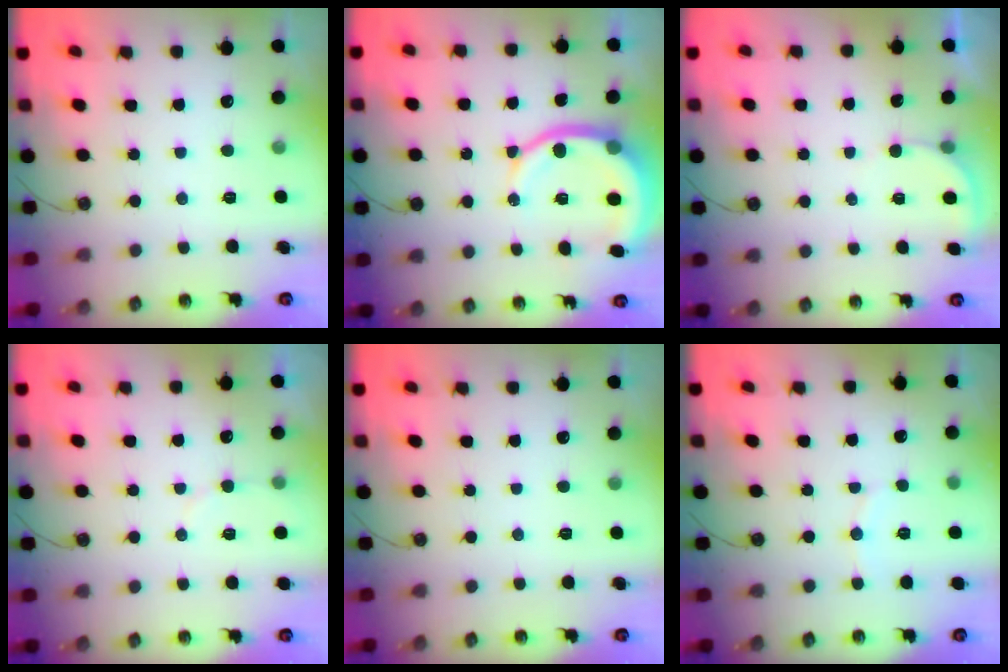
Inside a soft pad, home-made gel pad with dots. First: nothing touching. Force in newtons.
{"total": 11.3, "press": 11.2, "slide": 1.5}
{"total": 2.9, "press": 2.9, "slide": 0.2}
{"total": 3.0, "press": 3.0, "slide": 0.2}
{"total": 0.0}
{"total": 5.0, "press": 4.9, "slide": 1.0}